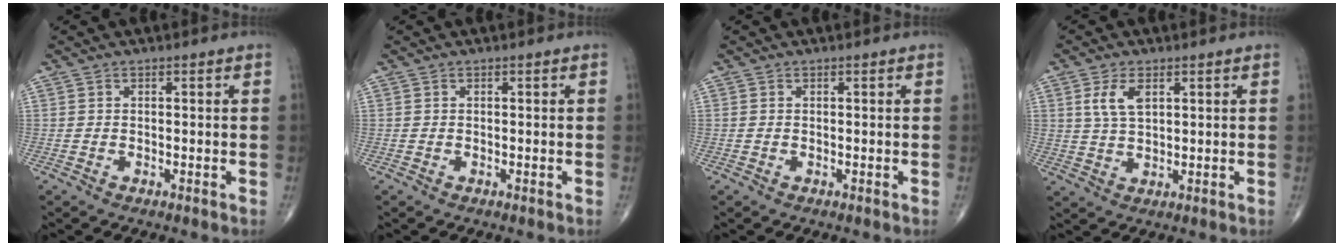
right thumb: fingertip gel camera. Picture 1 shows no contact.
{"total": 0.0}
{"total": 0.0}
{"total": 5.4, "force": [2.0, 2.8, 4.1], "torque": [-0.080, -0.005, 0.044]}